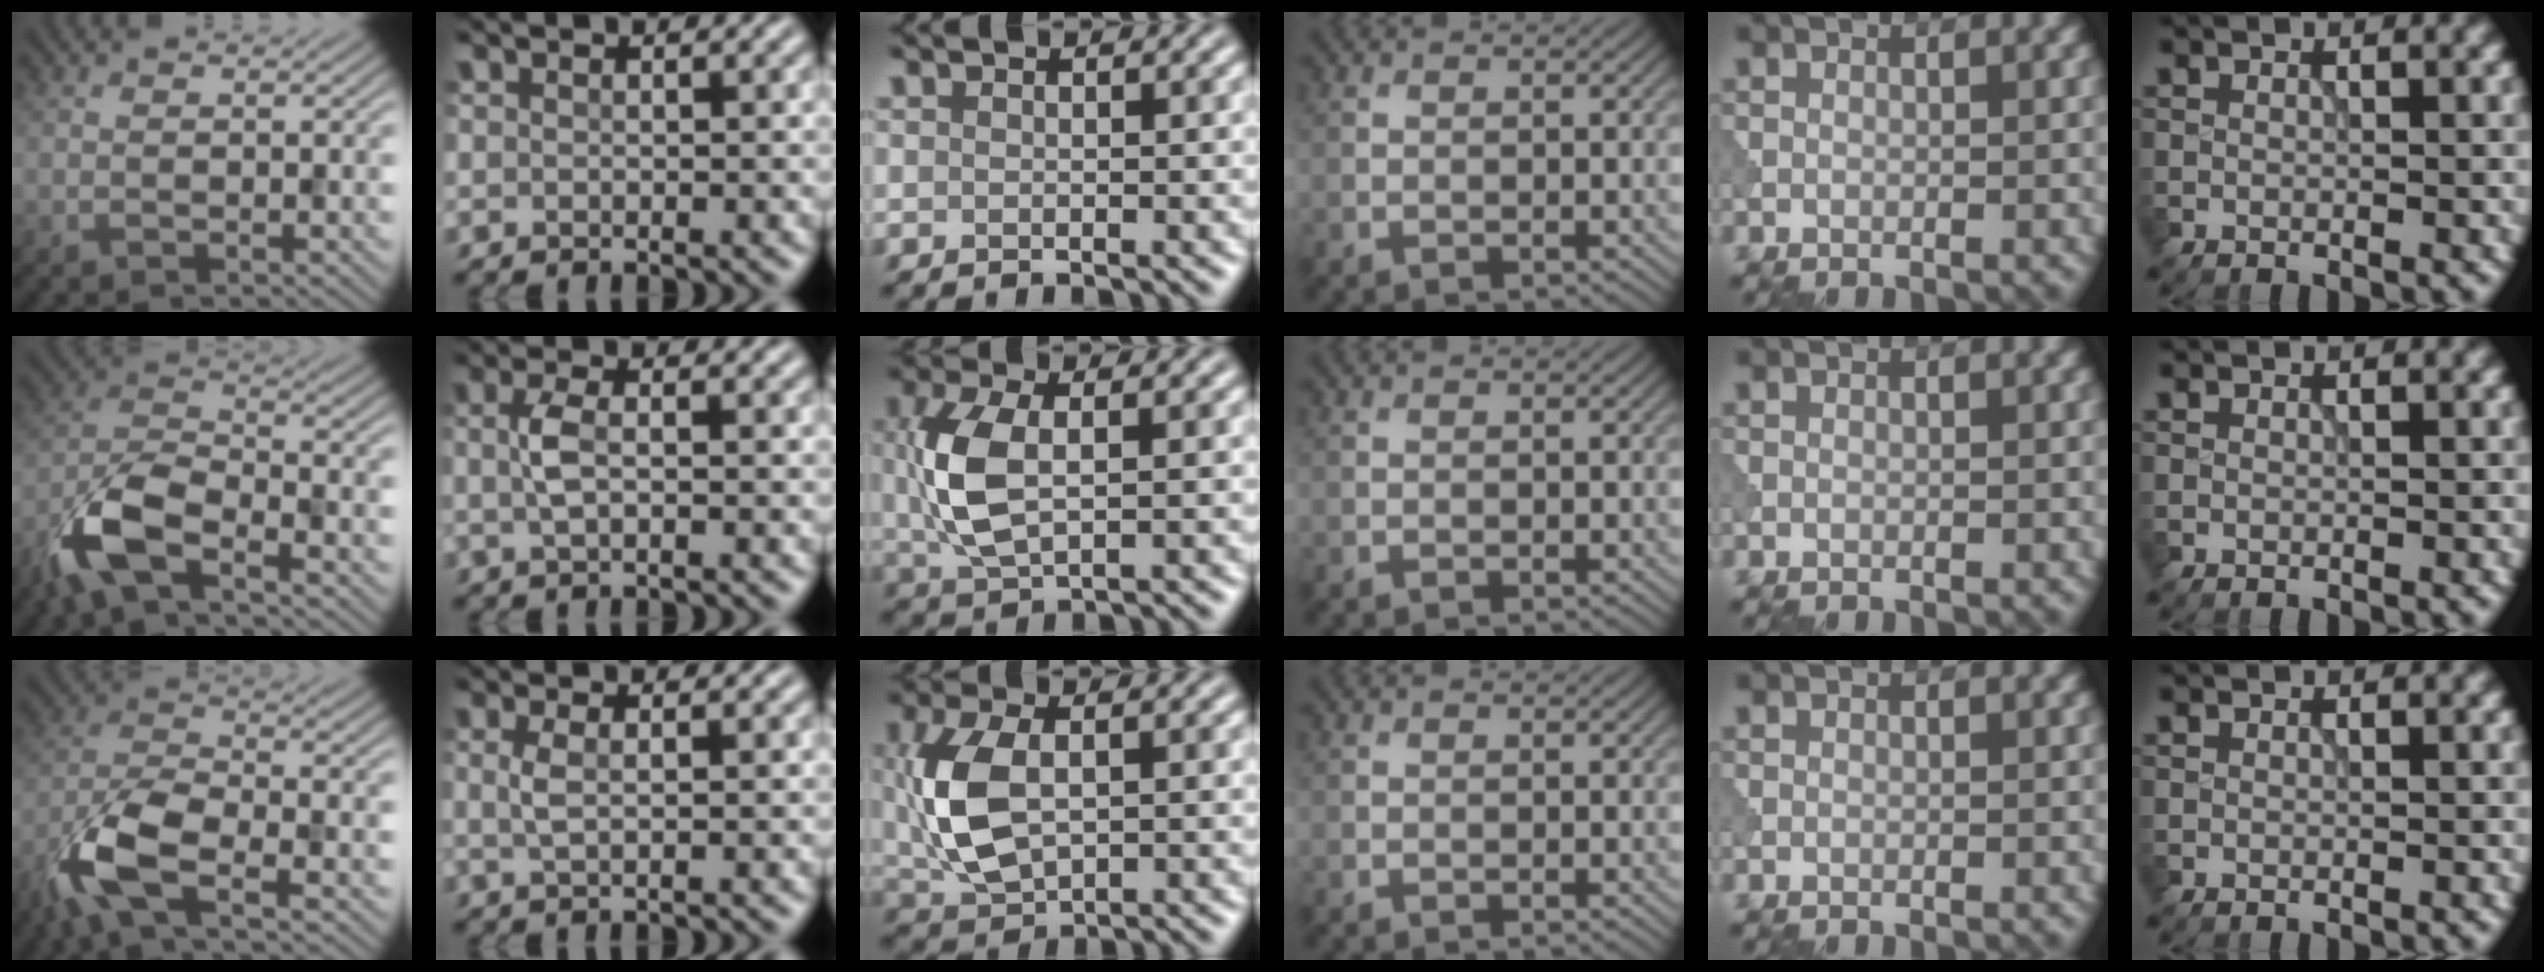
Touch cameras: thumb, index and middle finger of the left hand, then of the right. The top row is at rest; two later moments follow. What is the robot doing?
{"motion": "wipe", "object": "makeup brush"}